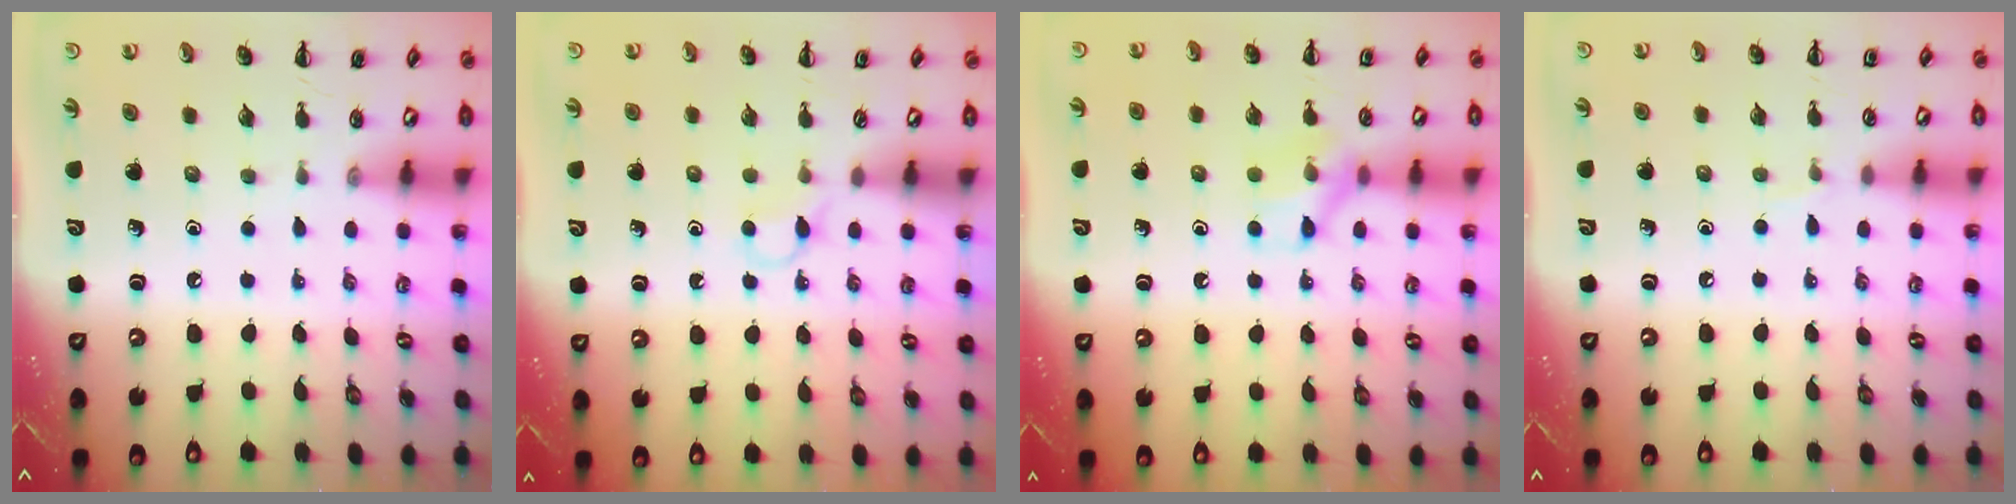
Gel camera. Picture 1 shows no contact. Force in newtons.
{"total": 2.8, "press": 2.7, "slide": 0.8}
{"total": 9.6, "press": 9.5, "slide": 1.0}
{"total": 3.4, "press": 3.2, "slide": 1.1}